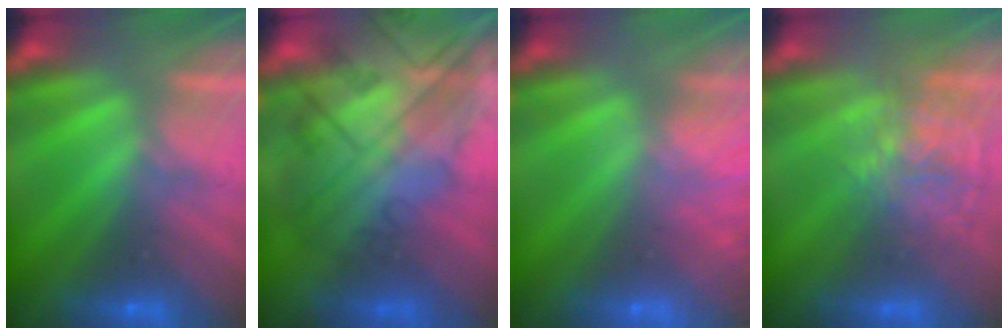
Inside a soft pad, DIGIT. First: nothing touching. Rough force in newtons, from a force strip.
{"total": 10.8}
{"total": 8.4}
{"total": 3.7}